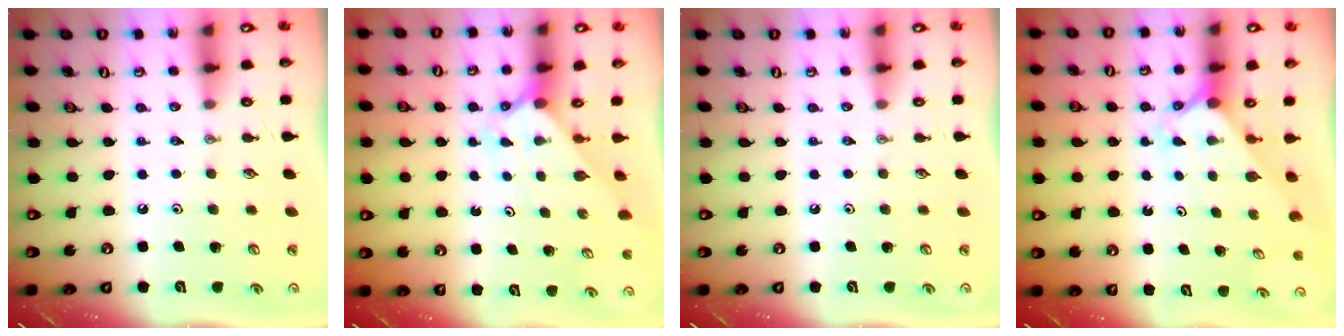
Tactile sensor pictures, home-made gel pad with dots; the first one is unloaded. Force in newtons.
{"total": 2.0, "press": 2.0, "slide": 0.2}
{"total": 0.0}
{"total": 1.8, "press": 1.8, "slide": 0.2}